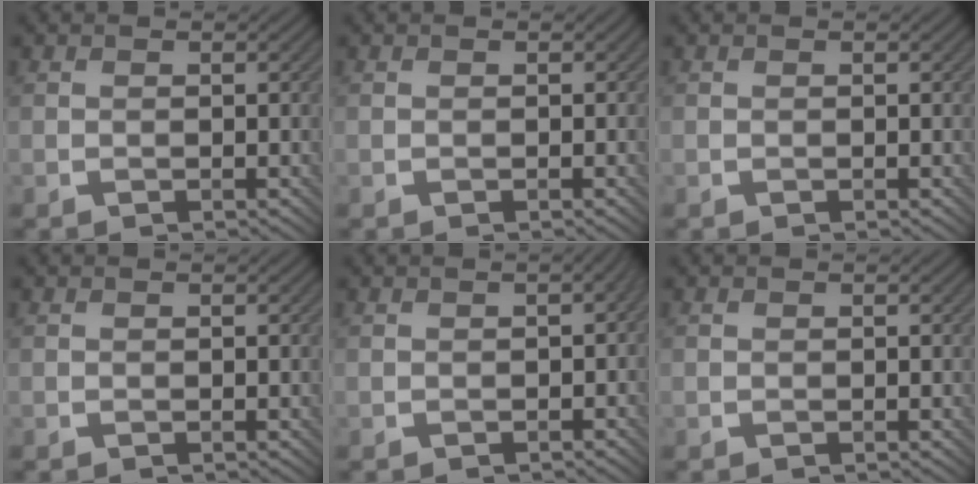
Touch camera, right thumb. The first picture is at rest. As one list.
[{"total": 0.0}, {"total": 0.0}, {"total": 0.0}, {"total": 1.7, "force": [-0.4, 0.9, 1.4], "torque": [-0.016, -0.002, -0.005]}, {"total": 0.0}]